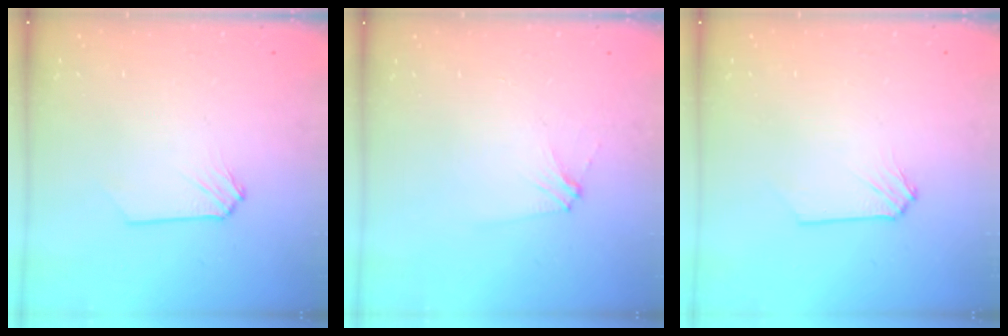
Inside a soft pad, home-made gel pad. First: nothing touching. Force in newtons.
{"total": 2.8, "press": 2.8, "slide": 0.4}
{"total": 0.0}